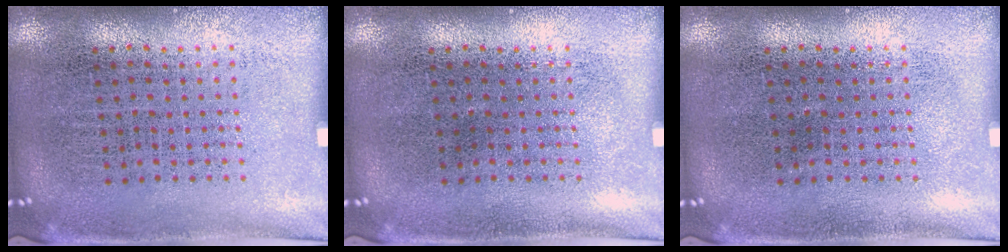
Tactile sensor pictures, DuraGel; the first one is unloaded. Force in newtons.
{"total": 0.0}
{"total": 0.0}